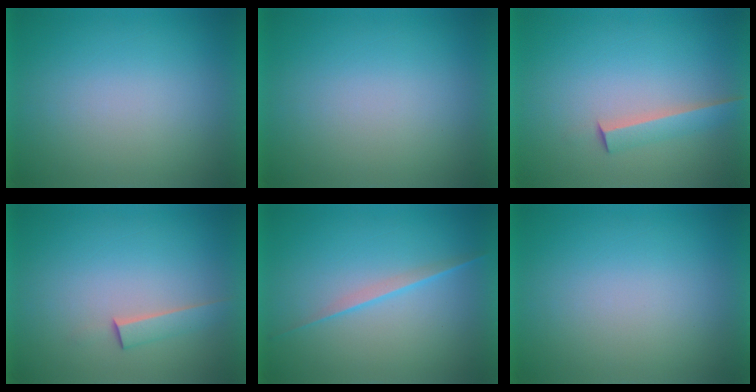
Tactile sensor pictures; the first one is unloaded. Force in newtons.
{"total": 0.0}
{"total": 2.5}
{"total": 1.5}
{"total": 2.2}
{"total": 1.0}